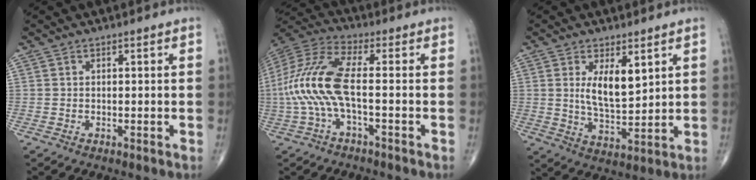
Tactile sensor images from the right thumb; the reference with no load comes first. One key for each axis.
{"total": 14.3, "fx": -1.6, "fy": 5.4, "fz": 13.2, "tx": -0.307, "ty": 0.033, "tz": -0.035}
{"total": 8.3, "fx": 3.0, "fy": 3.6, "fz": 6.8, "tx": -0.101, "ty": -0.031, "tz": 0.061}